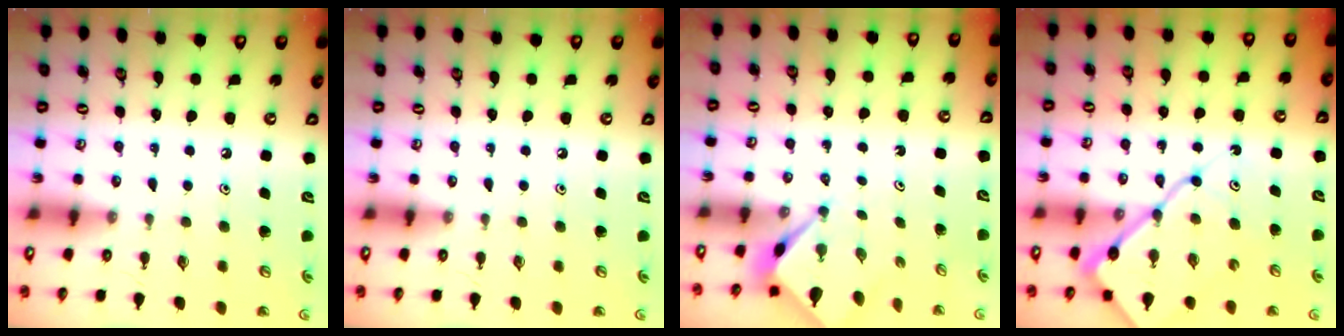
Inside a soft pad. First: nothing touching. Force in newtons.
{"total": 0.0}
{"total": 2.6, "press": 2.6, "slide": 0.1}
{"total": 14.2, "press": 14.1, "slide": 1.6}